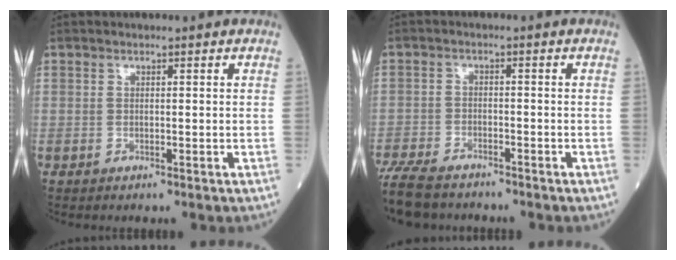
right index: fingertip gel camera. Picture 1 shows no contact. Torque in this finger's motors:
{"motor_torque": [0.00, -0.46, 0.23, 0.06]}